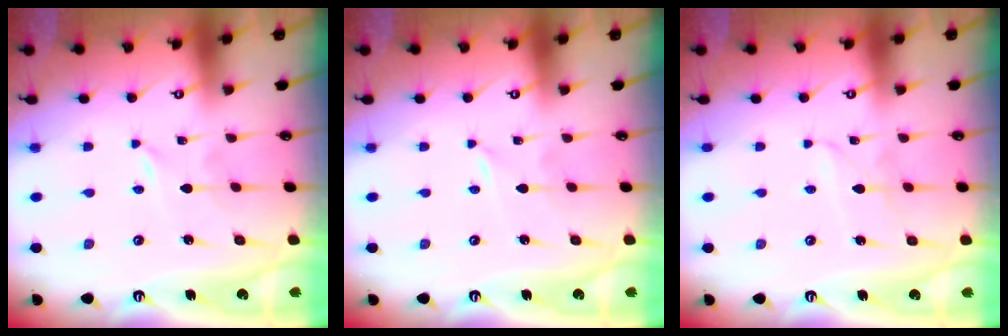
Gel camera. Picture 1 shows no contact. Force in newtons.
{"total": 0.0}
{"total": 3.5, "press": 3.5, "slide": 0.4}